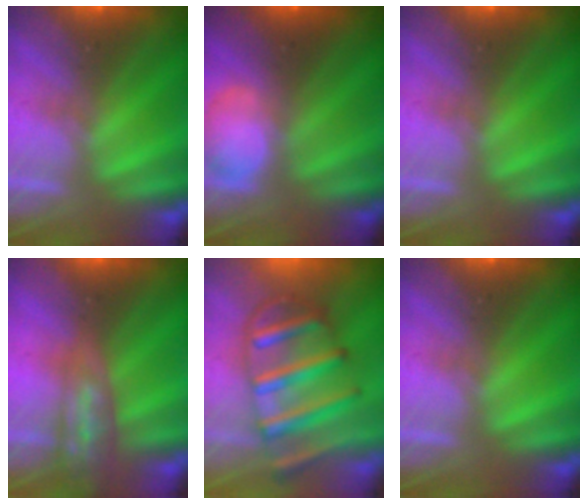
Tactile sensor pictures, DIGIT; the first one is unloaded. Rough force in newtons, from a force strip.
{"total": 2.5}
{"total": 0.0}
{"total": 2.7}
{"total": 7.6}
{"total": 0.0}